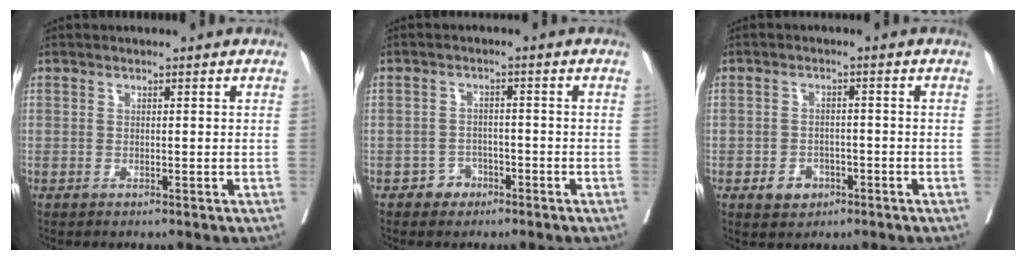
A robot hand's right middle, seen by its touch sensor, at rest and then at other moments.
{"total": 2.6, "force": [-1.6, 1.9, 0.5], "torque": [-0.003, 0.011, -0.026]}
{"total": 3.4, "force": [-1.7, 2.6, 1.4], "torque": [-0.017, 0.007, -0.019]}